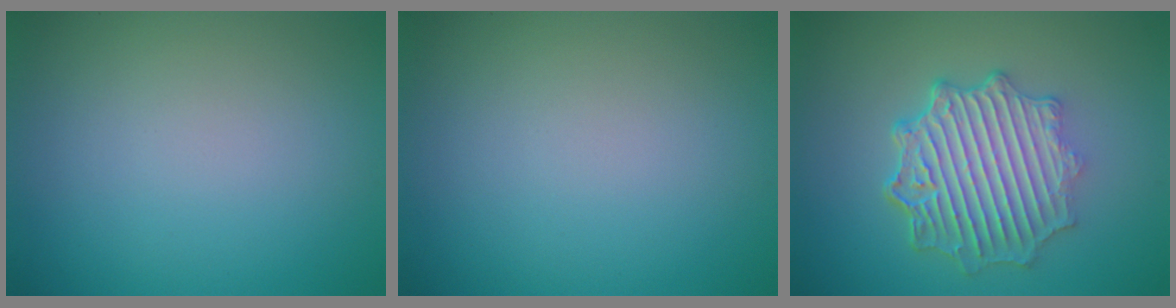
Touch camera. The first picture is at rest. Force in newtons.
{"total": 0.0}
{"total": 6.6, "press": 5.1, "slide": 4.1}